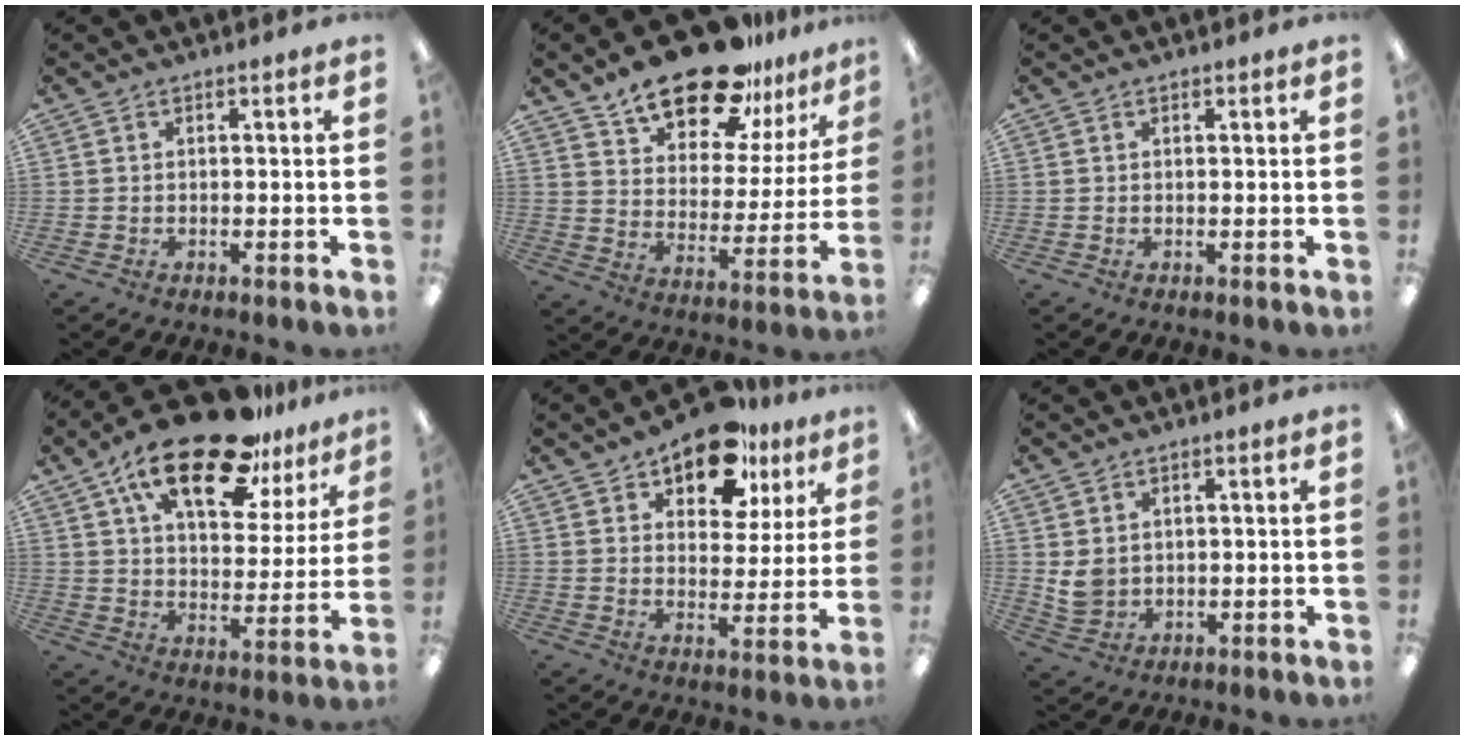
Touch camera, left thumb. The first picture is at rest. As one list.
[{"total": 19.7, "force": [15.8, 7.9, 8.7], "torque": [-0.141, -0.110, 0.275]}, {"total": 0.7, "force": [0.4, 0.4, 0.4], "torque": [-0.009, 0.002, 0.008]}, {"total": 21.5, "force": [14.9, 8.3, 13.0], "torque": [-0.218, -0.082, 0.253]}, {"total": 14.1, "force": [10.4, 7.0, 6.4], "torque": [-0.095, -0.059, 0.184]}, {"total": 4.7, "force": [1.7, 3.7, 2.3], "torque": [-0.045, -0.002, 0.034]}]